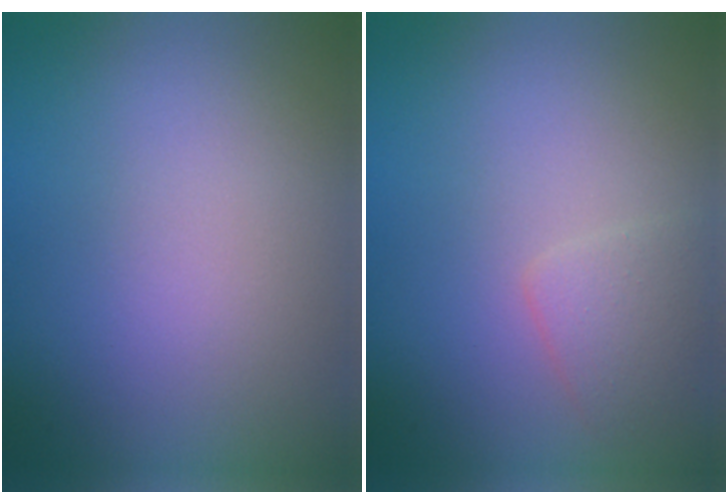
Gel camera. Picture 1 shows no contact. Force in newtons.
{"total": 1.9, "press": 1.9, "slide": 0.0}